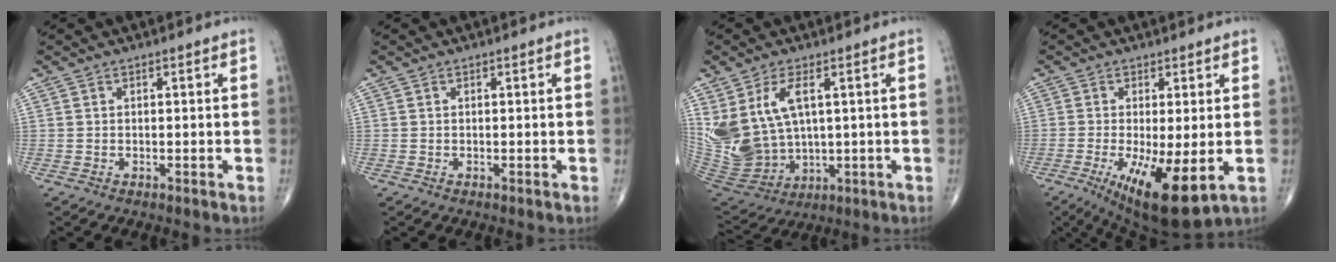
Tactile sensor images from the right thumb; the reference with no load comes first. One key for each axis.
{"total": 0.0}
{"total": 14.2, "fx": 4.0, "fy": 8.4, "fz": 10.8, "tx": -0.215, "ty": -0.022, "tz": 0.101}
{"total": 12.3, "fx": -3.4, "fy": 3.5, "fz": 11.3, "tx": -0.195, "ty": -0.027, "tz": -0.043}